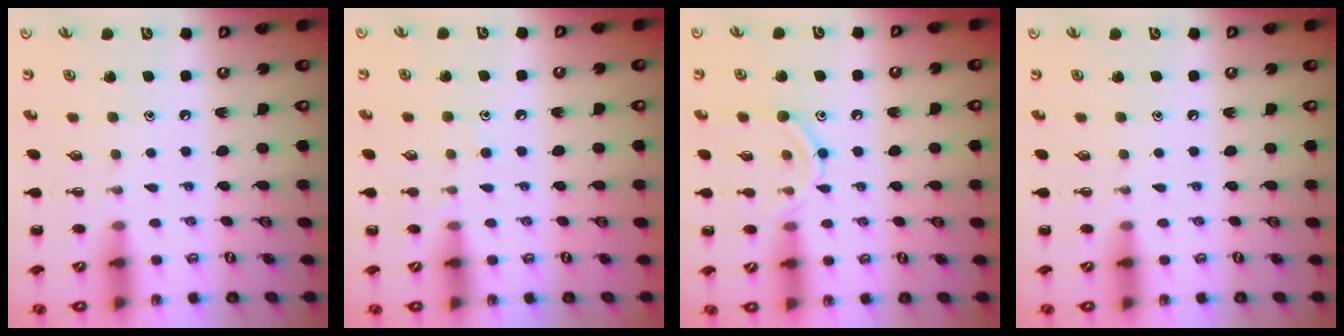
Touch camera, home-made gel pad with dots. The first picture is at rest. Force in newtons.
{"total": 6.6, "press": 6.2, "slide": 2.3}
{"total": 11.0, "press": 10.8, "slide": 1.5}
{"total": 0.0}